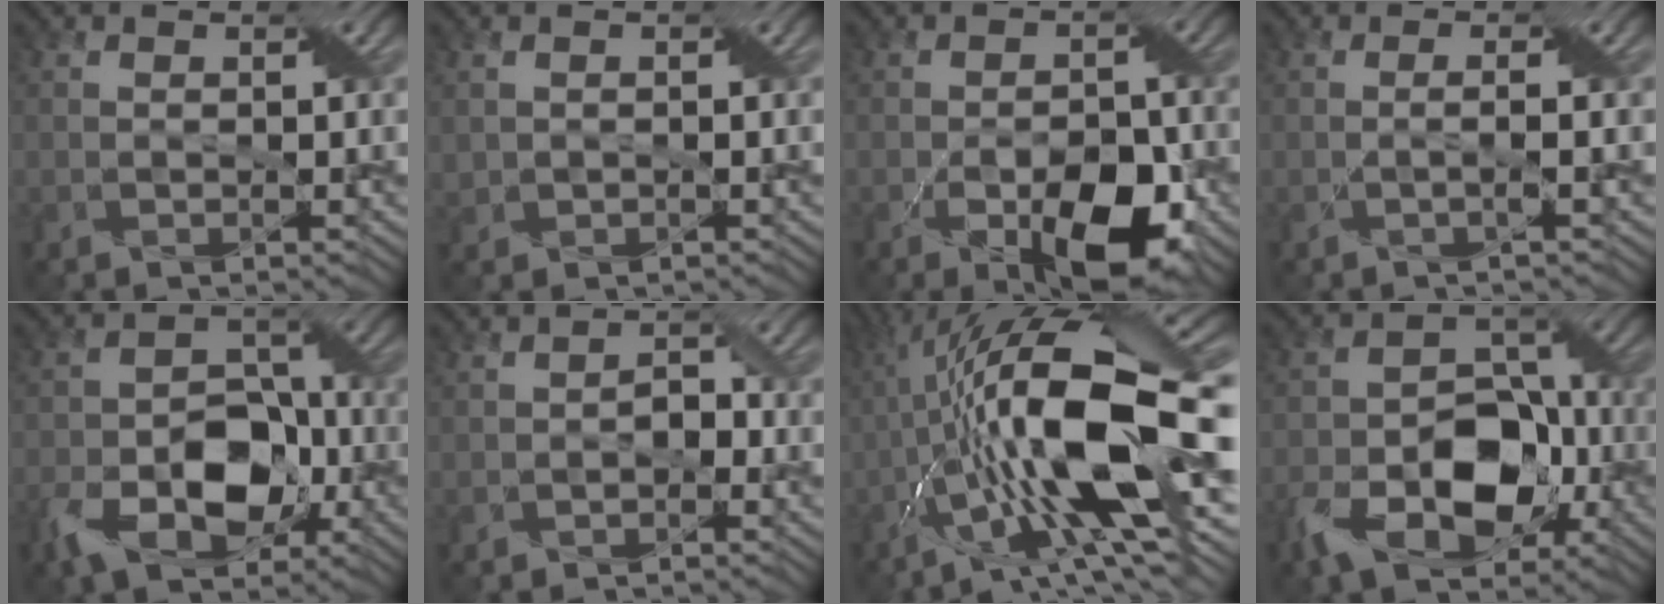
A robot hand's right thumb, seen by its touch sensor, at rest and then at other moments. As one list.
[{"total": 1.2, "force": [0.1, 1.0, 0.7], "torque": [-0.019, 0.001, 0.005]}, {"total": 8.9, "force": [-4.1, 4.1, 6.8], "torque": [-0.114, -0.016, -0.058]}, {"total": 1.8, "force": [-0.1, 0.2, 1.8], "torque": [-0.034, 0.008, -0.011]}, {"total": 11.1, "force": [-4.9, 6.7, 7.4], "torque": [-0.140, -0.008, -0.092]}, {"total": 1.8, "force": [-0.8, 1.0, 1.2], "torque": [-0.022, 0.005, -0.017]}, {"total": 19.5, "force": [-1.6, 7.1, 18.1], "torque": [-0.329, 0.018, -0.041]}, {"total": 12.4, "force": [-5.5, 7.4, 8.2], "torque": [-0.157, -0.017, -0.105]}]